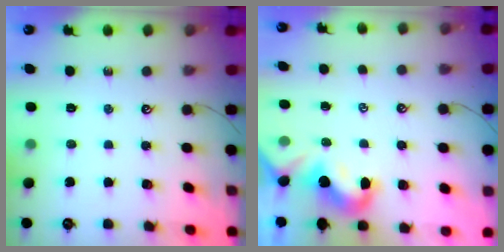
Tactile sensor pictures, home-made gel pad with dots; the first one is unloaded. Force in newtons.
{"total": 2.0, "press": 1.9, "slide": 0.6}